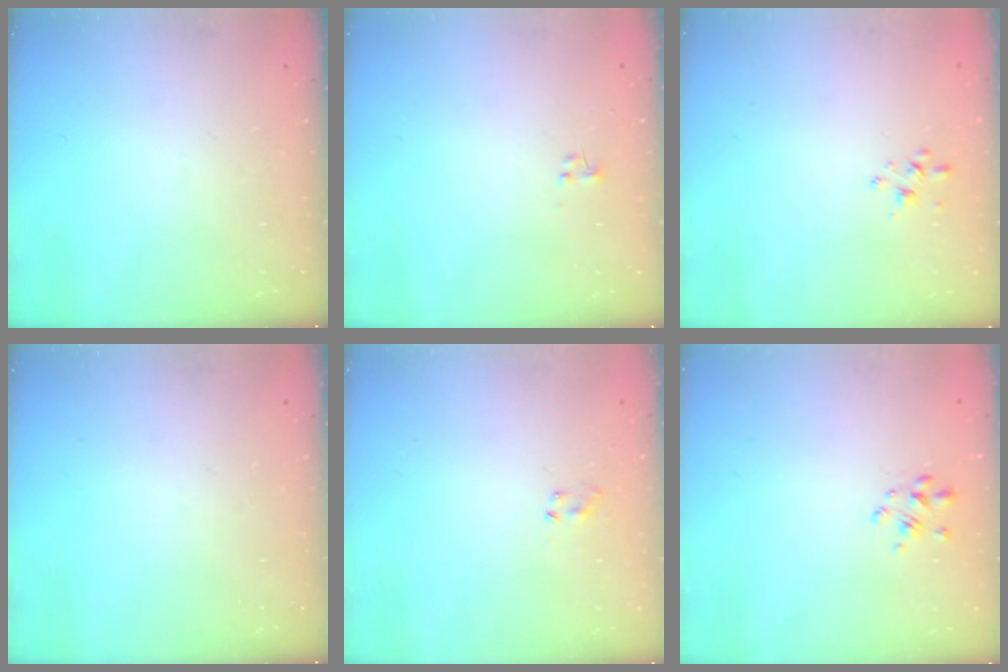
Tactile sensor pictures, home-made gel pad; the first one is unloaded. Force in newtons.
{"total": 0.6, "press": 0.6, "slide": 0.2}
{"total": 1.8, "press": 1.7, "slide": 0.4}
{"total": 0.0}
{"total": 3.6, "press": 3.4, "slide": 1.4}
{"total": 2.7, "press": 2.4, "slide": 1.1}